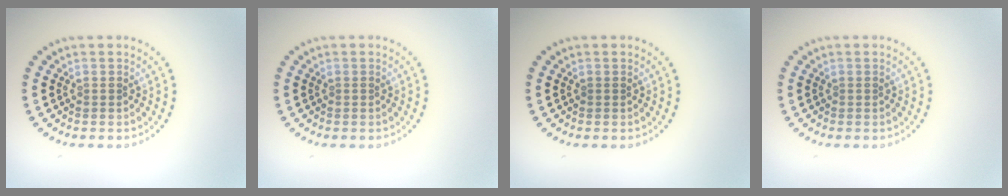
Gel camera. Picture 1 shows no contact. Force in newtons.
{"total": 0.0}
{"total": 0.0}
{"total": 0.0}